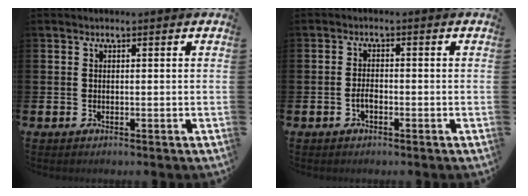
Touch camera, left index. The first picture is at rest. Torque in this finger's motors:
{"motor_torque": [0.34, 0.05, 0.01, 0.07]}